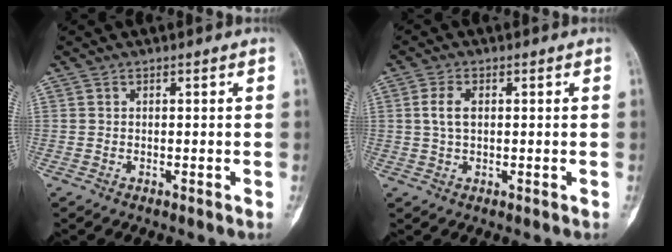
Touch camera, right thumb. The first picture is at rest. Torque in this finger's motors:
{"motor_torque": [0.11, 0.08, 0.40, 0.10, 0.11]}